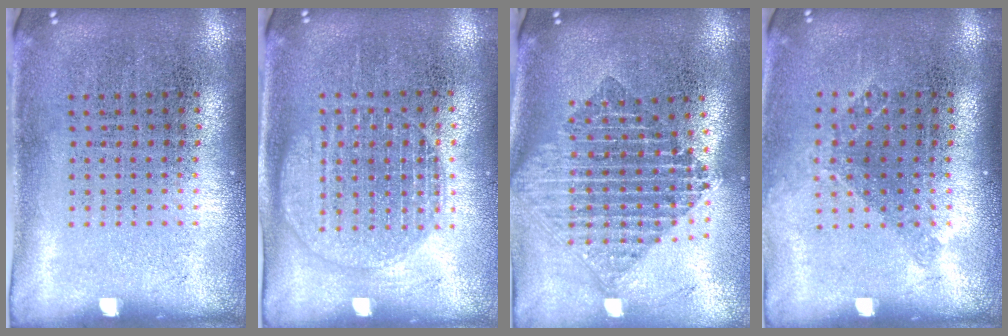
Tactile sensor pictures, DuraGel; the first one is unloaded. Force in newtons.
{"total": 1.3, "press": 1.3, "slide": 0.4}
{"total": 2.2, "press": 1.6, "slide": 1.4}
{"total": 1.1, "press": 0.9, "slide": 0.6}